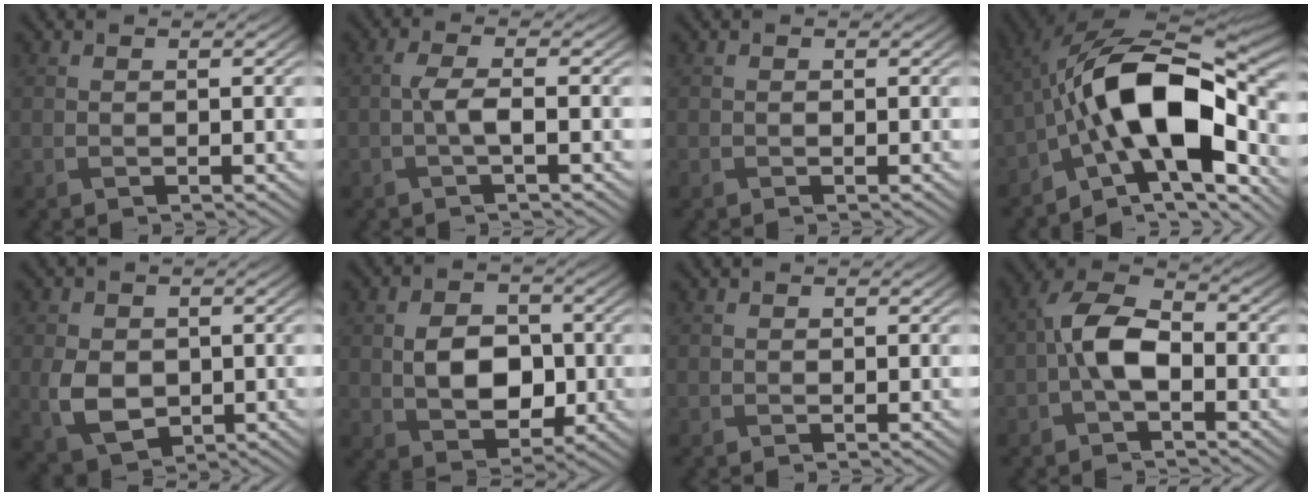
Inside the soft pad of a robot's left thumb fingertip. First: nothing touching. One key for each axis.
{"total": 2.7, "fx": -0.2, "fy": 0.5, "fz": 2.6, "tx": -0.055, "ty": 0.006, "tz": -0.010}
{"total": 0.0}
{"total": 16.4, "fx": -4.1, "fy": 8.0, "fz": 13.7, "tx": -0.210, "ty": 0.008, "tz": -0.088}
{"total": 5.8, "fx": -0.9, "fy": 4.3, "fz": 3.8, "tx": -0.088, "ty": -0.013, "tz": -0.017}
{"total": 7.2, "fx": -0.4, "fy": 5.0, "fz": 5.2, "tx": -0.100, "ty": -0.004, "tz": -0.008}
{"total": 0.0}
{"total": 6.7, "fx": -1.4, "fy": 3.4, "fz": 5.5, "tx": -0.111, "ty": 0.018, "tz": -0.037}